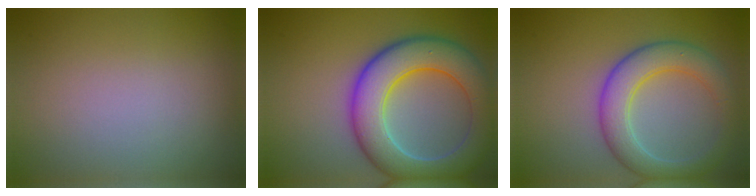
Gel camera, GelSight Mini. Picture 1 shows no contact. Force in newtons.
{"total": 8.9, "press": 8.8, "slide": 0.9}
{"total": 5.2, "press": 5.2, "slide": 0.1}